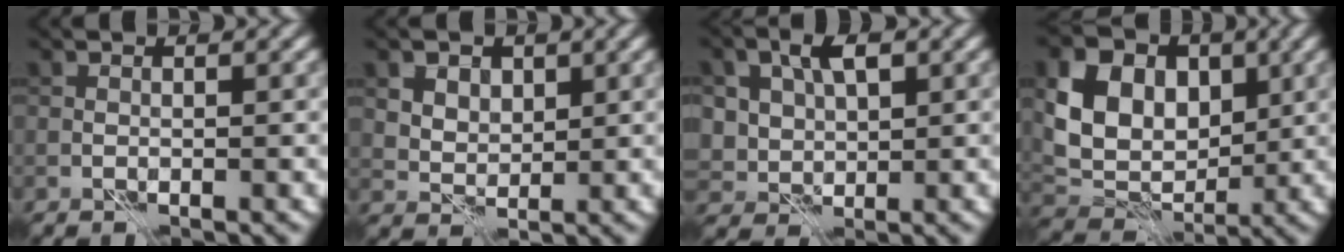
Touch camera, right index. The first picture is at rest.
{"total": 4.6, "force": [2.5, 3.2, 2.3], "torque": [-0.057, 0.008, 0.045]}
{"total": 4.8, "force": [1.7, 3.2, 3.1], "torque": [-0.063, 0.004, 0.025]}
{"total": 8.0, "force": [2.6, 5.9, 4.8], "torque": [-0.098, -0.005, 0.035]}